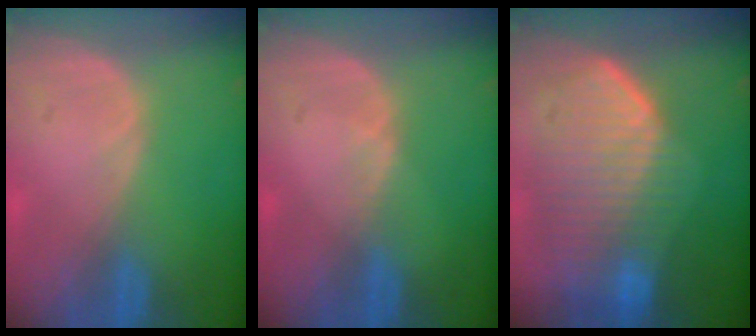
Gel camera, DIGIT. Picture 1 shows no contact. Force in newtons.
{"total": 0.8, "press": 0.8, "slide": 0.1}
{"total": 10.9, "press": 9.5, "slide": 5.3}